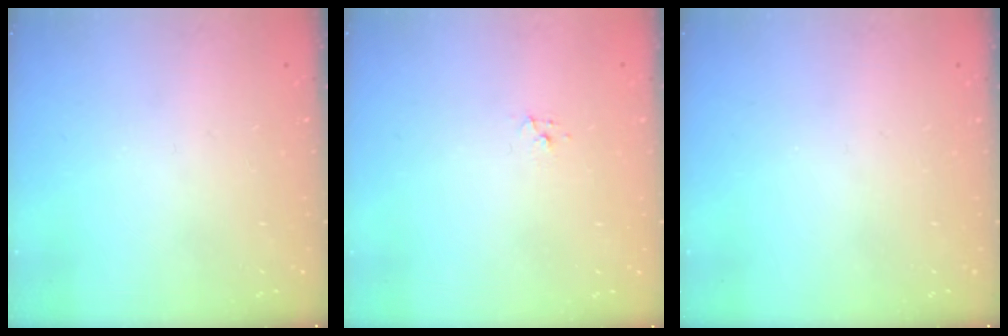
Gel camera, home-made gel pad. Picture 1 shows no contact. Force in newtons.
{"total": 3.9, "press": 3.9, "slide": 0.3}
{"total": 0.0}